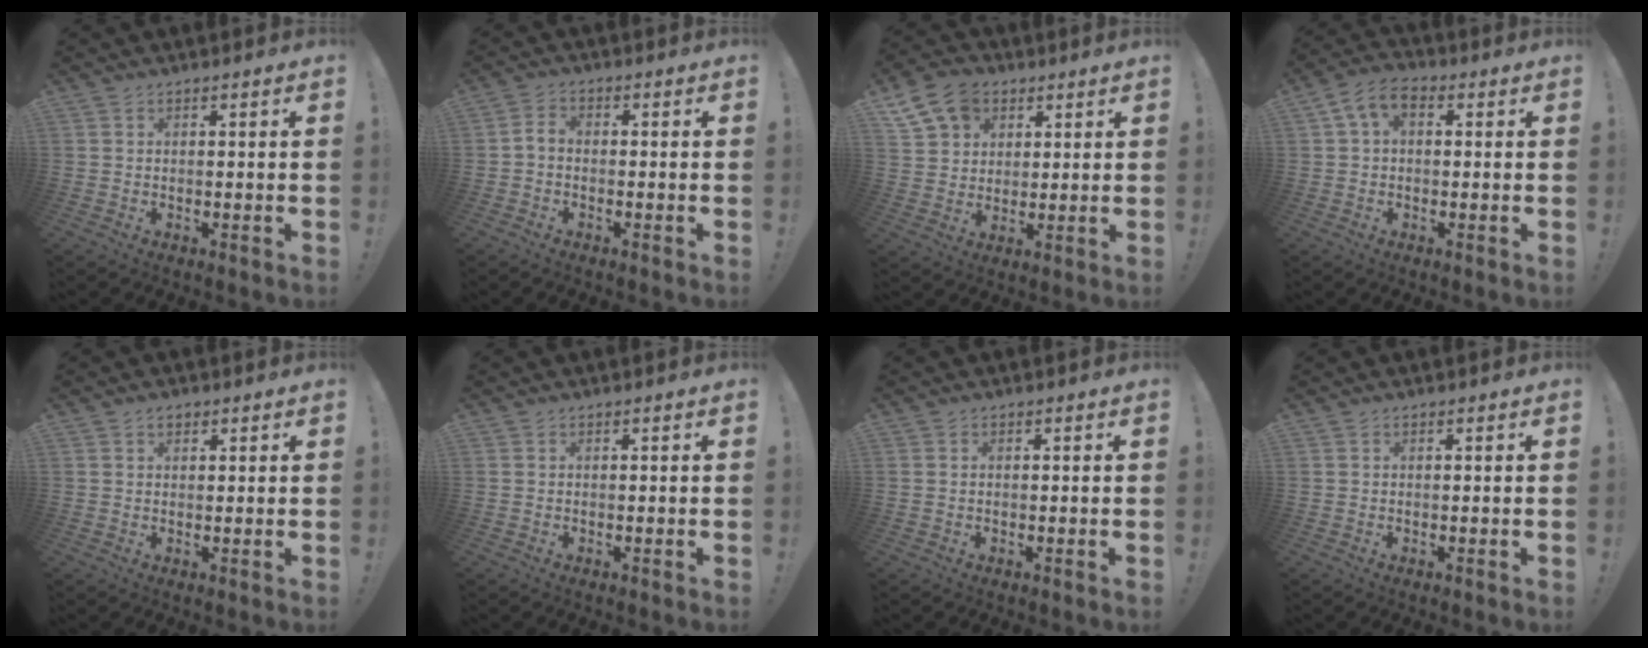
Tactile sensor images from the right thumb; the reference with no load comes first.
{"total": 2.4, "force": [-1.4, 1.3, 1.4], "torque": [-0.030, 0.006, -0.027]}
{"total": 12.5, "force": [6.2, 9.5, 5.1], "torque": [-0.078, -0.028, 0.125]}
{"total": 6.8, "force": [1.5, 4.4, 5.0], "torque": [-0.088, 0.006, 0.034]}
{"total": 1.8, "force": [1.0, 1.3, 0.7], "torque": [-0.001, -0.003, 0.017]}
{"total": 0.0}
{"total": 0.6, "force": [-0.1, 0.5, 0.1], "torque": [-0.005, 0.004, -0.001]}
{"total": 0.0}